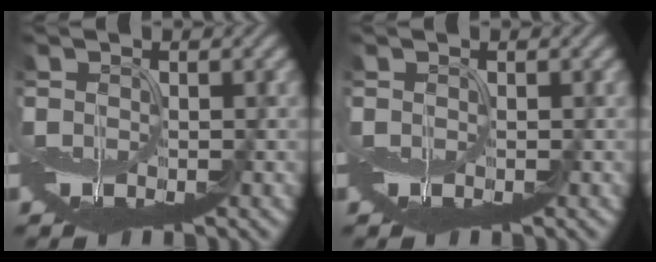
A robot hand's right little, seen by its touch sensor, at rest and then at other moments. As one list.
[{"total": 0.0}]